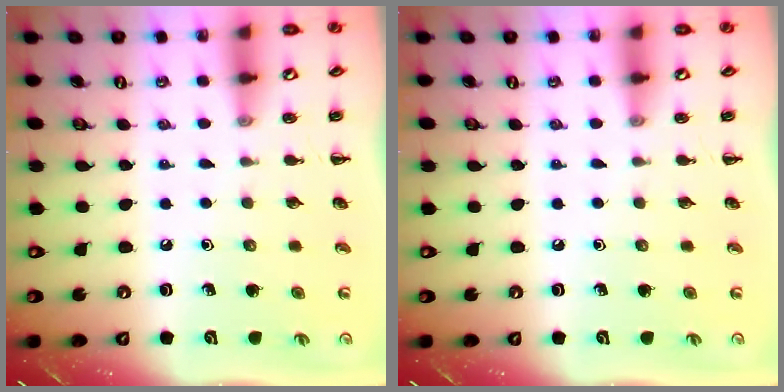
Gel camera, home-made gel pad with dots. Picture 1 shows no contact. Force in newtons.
{"total": 0.0}